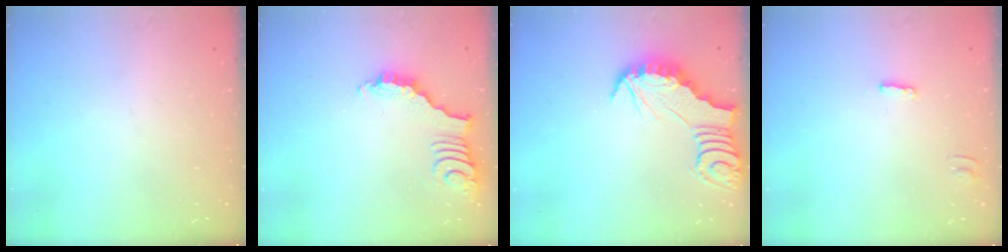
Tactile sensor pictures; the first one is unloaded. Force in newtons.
{"total": 3.1, "press": 3.1, "slide": 0.4}
{"total": 2.8, "press": 2.7, "slide": 0.3}
{"total": 1.8, "press": 1.8, "slide": 0.2}